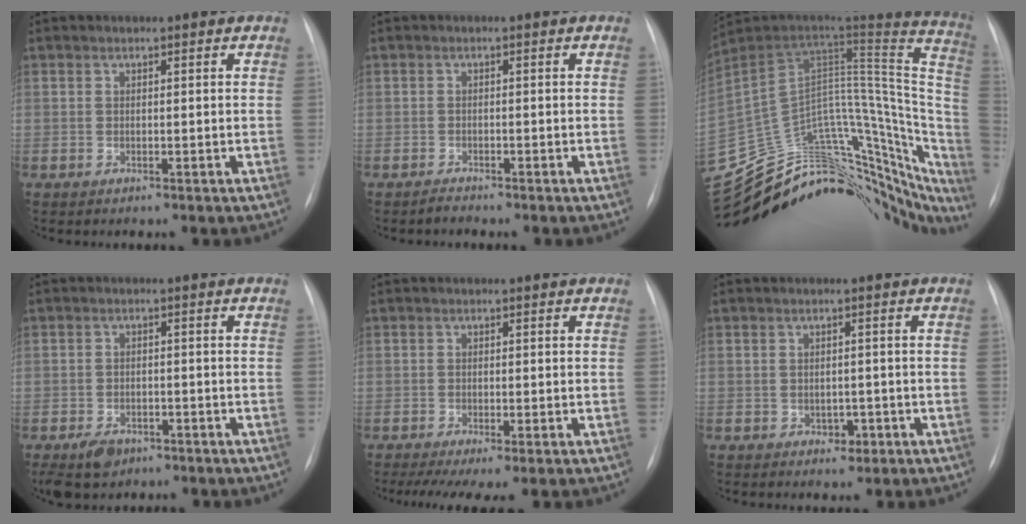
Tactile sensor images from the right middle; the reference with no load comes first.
{"total": 1.0, "force": [-1.0, 0.1, 0.1], "torque": [-0.003, -0.002, -0.015]}
{"total": 39.6, "force": [-31.8, 16.3, 17.3], "torque": [-0.197, 0.037, -0.394]}
{"total": 4.9, "force": [-3.3, 2.9, 2.2], "torque": [-0.044, -0.005, -0.049]}
{"total": 5.6, "force": [-3.5, 0.9, 4.3], "torque": [-0.071, -0.018, -0.059]}
{"total": 1.6, "force": [-0.6, 1.1, 0.9], "torque": [-0.010, 0.003, -0.004]}